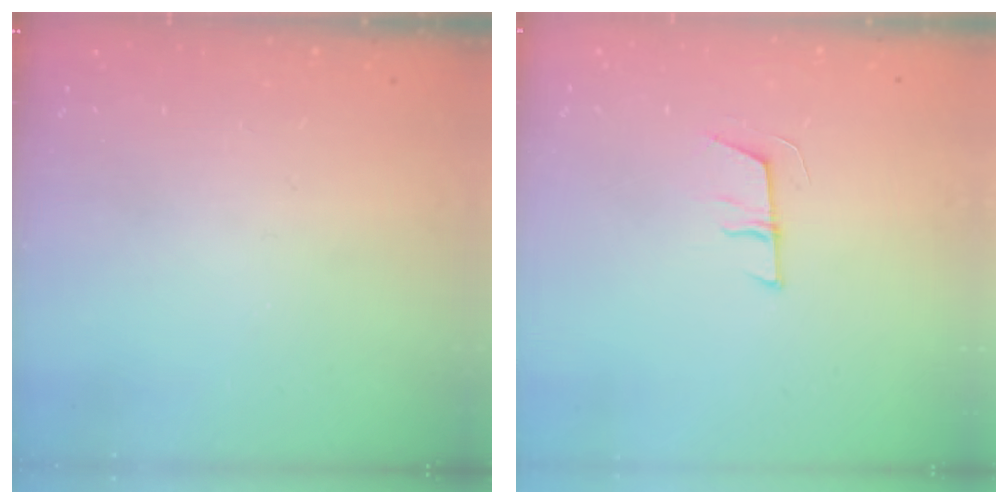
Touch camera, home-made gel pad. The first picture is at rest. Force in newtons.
{"total": 5.7, "press": 5.6, "slide": 1.0}